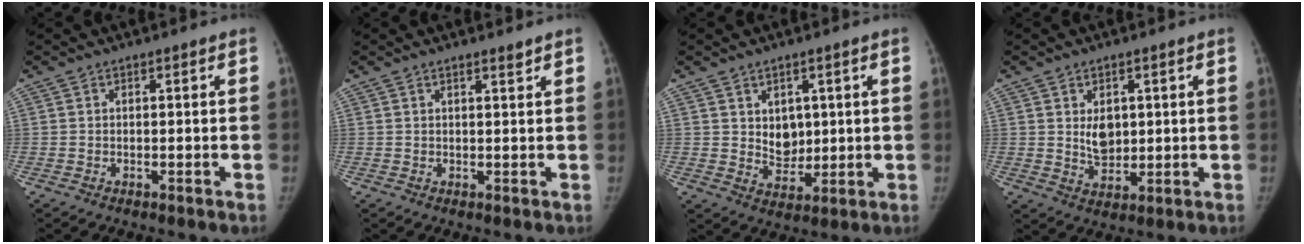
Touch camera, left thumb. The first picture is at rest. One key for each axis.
{"total": 0.9, "fx": 0.8, "fy": 0.0, "fz": 0.4, "tx": -0.004, "ty": -0.007, "tz": 0.013}
{"total": 5.8, "fx": 1.4, "fy": 4.5, "fz": 3.4, "tx": -0.026, "ty": -0.016, "tz": 0.033}
{"total": 5.4, "fx": 1.1, "fy": 3.8, "fz": 3.6, "tx": -0.038, "ty": -0.013, "tz": 0.026}